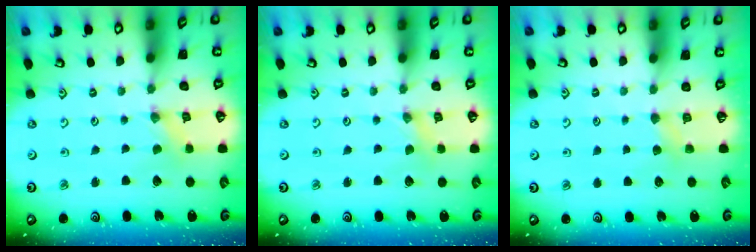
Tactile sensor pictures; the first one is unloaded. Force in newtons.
{"total": 0.0}
{"total": 3.7, "press": 3.7, "slide": 0.6}